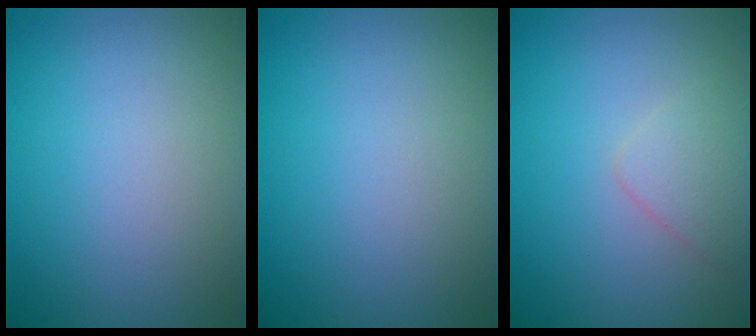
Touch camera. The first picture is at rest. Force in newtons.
{"total": 0.0}
{"total": 1.7, "press": 1.7, "slide": 0.0}